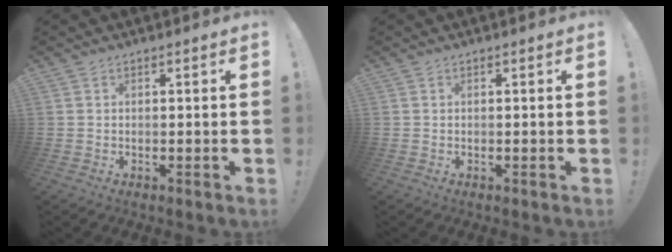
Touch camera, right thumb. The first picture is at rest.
{"total": 0.0}